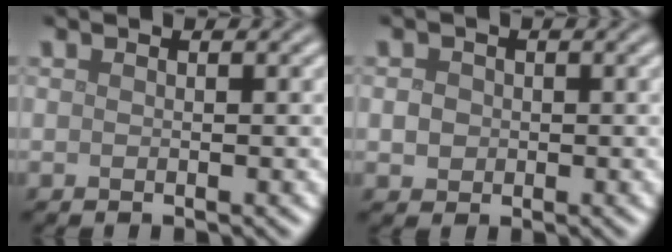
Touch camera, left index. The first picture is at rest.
{"total": 1.4, "force": [-0.1, 1.3, 0.5], "torque": [-0.005, -0.003, -0.002]}